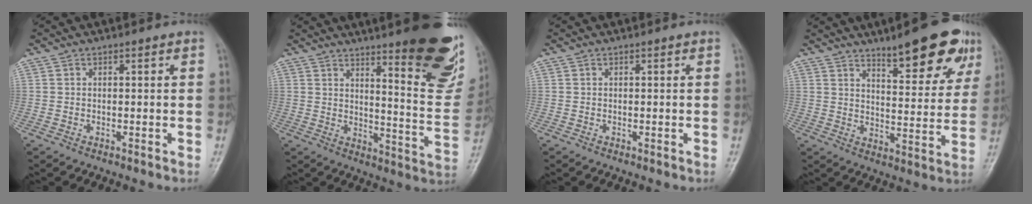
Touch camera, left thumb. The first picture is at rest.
{"total": 21.8, "force": [13.8, 4.8, 16.1], "torque": [-0.171, -0.098, 0.181]}
{"total": 0.0}
{"total": 14.7, "force": [9.6, 4.1, 10.4], "torque": [-0.104, -0.047, 0.138]}